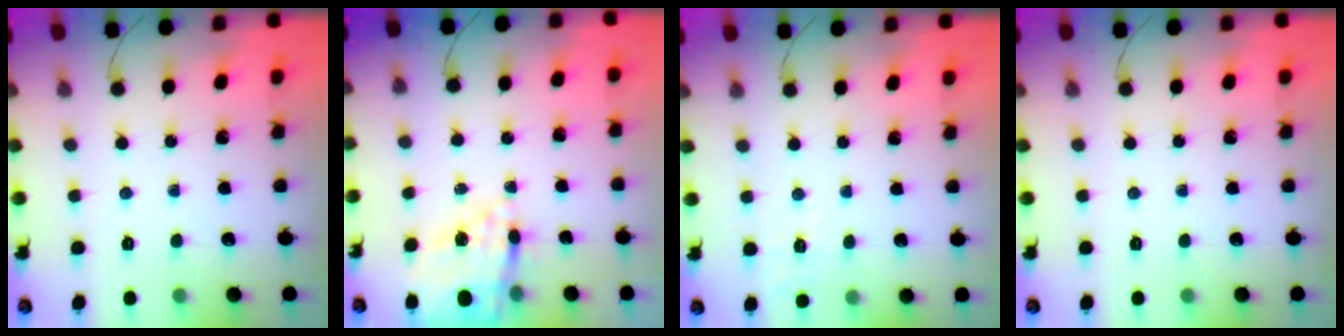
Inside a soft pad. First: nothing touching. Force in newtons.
{"total": 18.9, "press": 18.5, "slide": 3.8}
{"total": 3.8, "press": 3.4, "slide": 1.6}
{"total": 0.0}